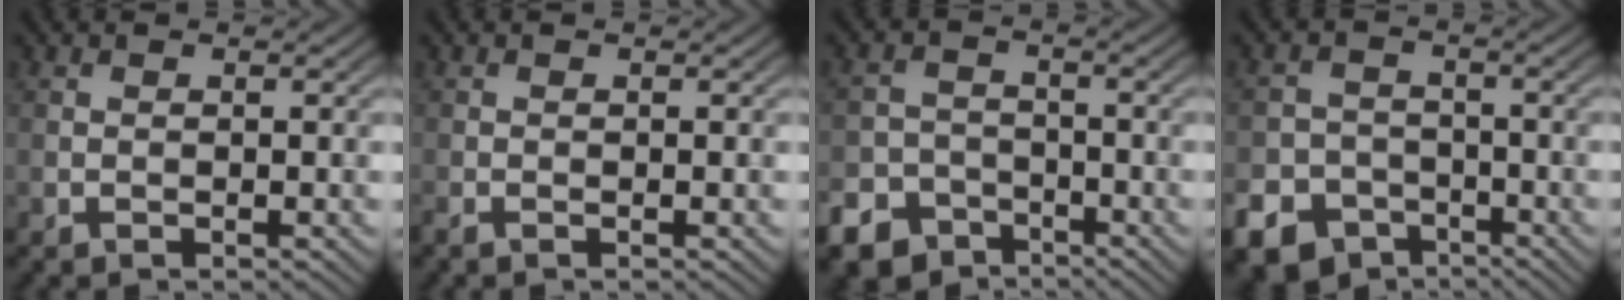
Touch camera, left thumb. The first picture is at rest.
{"total": 0.7, "force": [-0.6, 0.0, 0.3], "torque": [-0.008, -0.002, -0.014]}
{"total": 8.0, "force": [-5.8, 5.2, 1.9], "torque": [-0.035, -0.019, -0.104]}
{"total": 10.8, "force": [-7.1, 7.8, 2.4], "torque": [-0.057, -0.040, -0.130]}